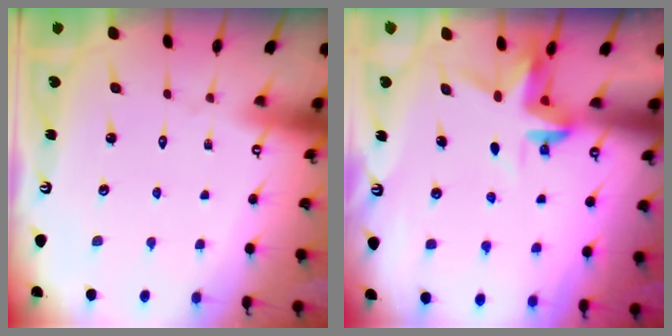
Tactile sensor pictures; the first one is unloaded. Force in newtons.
{"total": 3.3, "press": 3.2, "slide": 0.4}